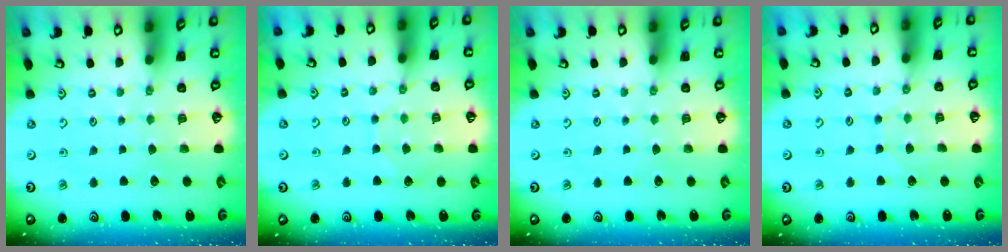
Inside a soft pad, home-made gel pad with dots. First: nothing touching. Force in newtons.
{"total": 5.7, "press": 5.7, "slide": 0.4}
{"total": 0.0}
{"total": 2.8, "press": 2.8, "slide": 0.3}